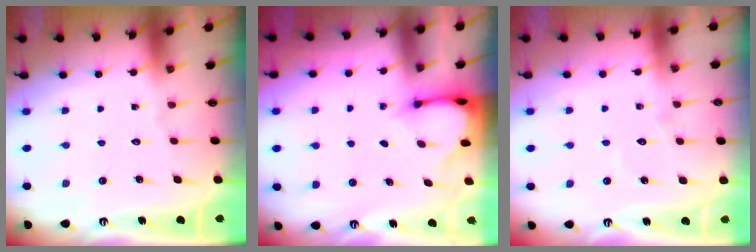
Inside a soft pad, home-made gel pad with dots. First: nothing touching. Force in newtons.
{"total": 3.1, "press": 3.1, "slide": 0.2}
{"total": 4.0, "press": 4.0, "slide": 0.3}